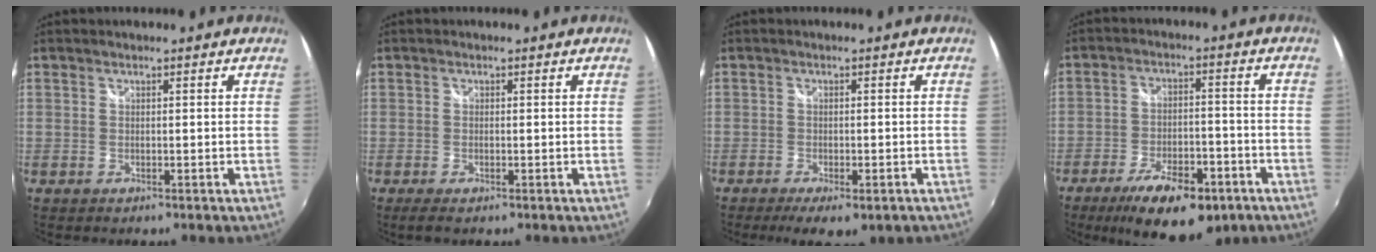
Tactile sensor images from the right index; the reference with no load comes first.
{"total": 1.8, "force": [-0.8, 0.3, 1.7], "torque": [-0.032, -0.006, -0.011]}
{"total": 7.5, "force": [-5.0, 2.5, 5.1], "torque": [-0.106, -0.029, -0.073]}
{"total": 16.3, "force": [-10.4, 6.6, 10.7], "torque": [-0.195, -0.016, -0.150]}